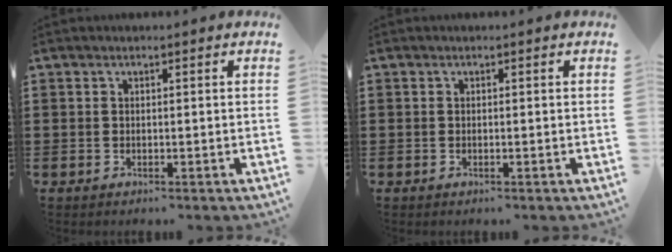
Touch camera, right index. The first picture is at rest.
{"total": 0.0}